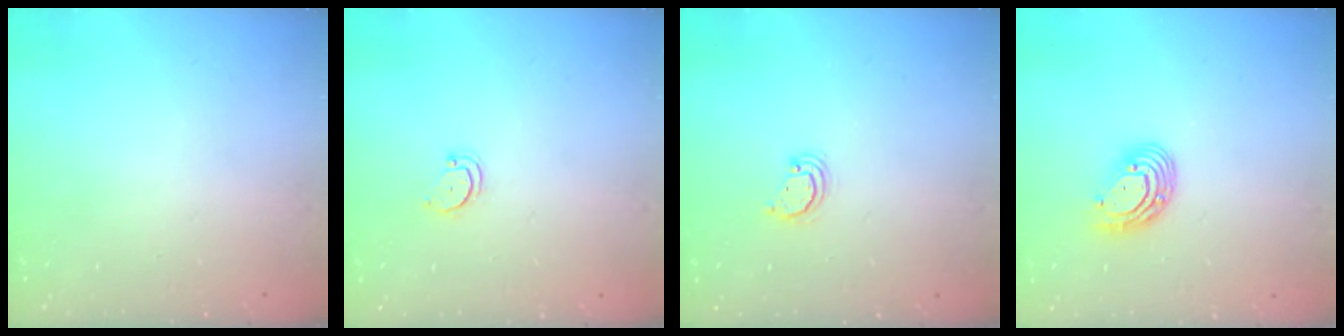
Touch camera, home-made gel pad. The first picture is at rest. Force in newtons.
{"total": 3.0, "press": 3.0, "slide": 0.2}
{"total": 2.2, "press": 2.2, "slide": 0.3}
{"total": 10.7, "press": 10.5, "slide": 2.2}